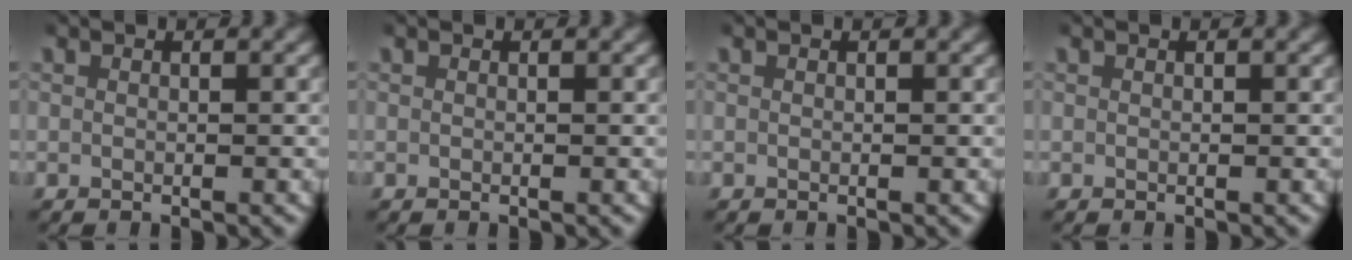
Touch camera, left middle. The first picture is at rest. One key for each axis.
{"total": 0.0}
{"total": 0.0}
{"total": 0.0}